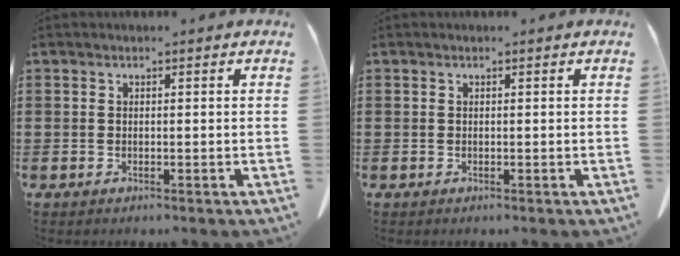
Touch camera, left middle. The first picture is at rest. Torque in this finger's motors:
{"motor_torque": [-0.05, 0.05, 0.00, 0.00]}